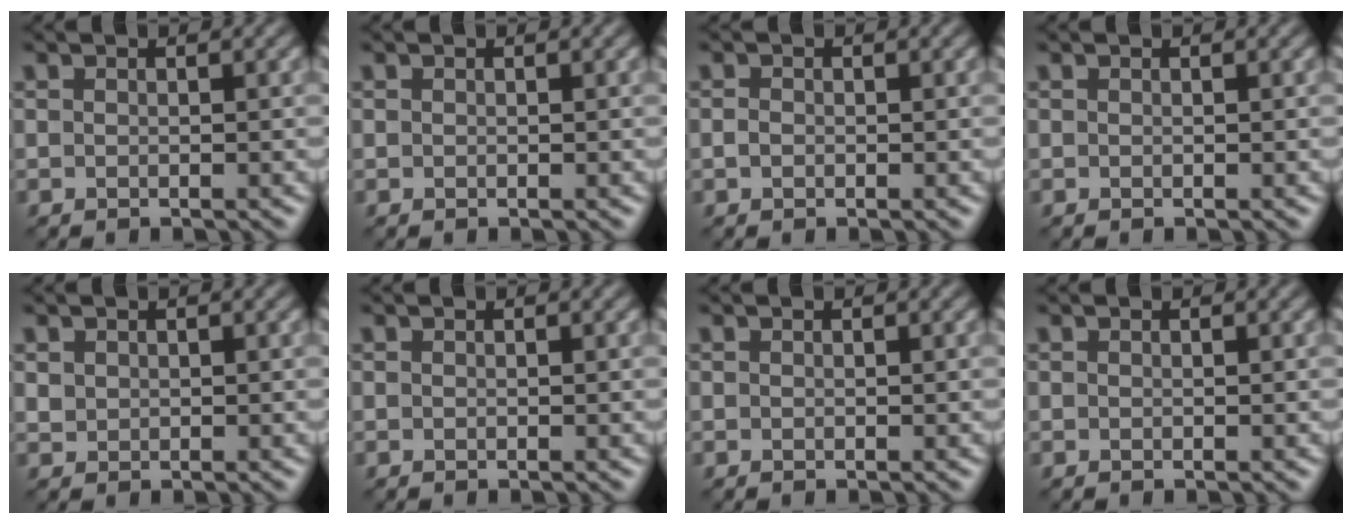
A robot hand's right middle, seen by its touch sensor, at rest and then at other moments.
{"total": 0.0}
{"total": 0.7, "force": [-0.1, 0.5, 0.5], "torque": [-0.010, 0.000, -0.005]}
{"total": 0.0}
{"total": 0.7, "force": [0.4, 0.6, 0.1], "torque": [-0.002, -0.001, 0.012]}
{"total": 0.0}
{"total": 0.0}
{"total": 0.0}